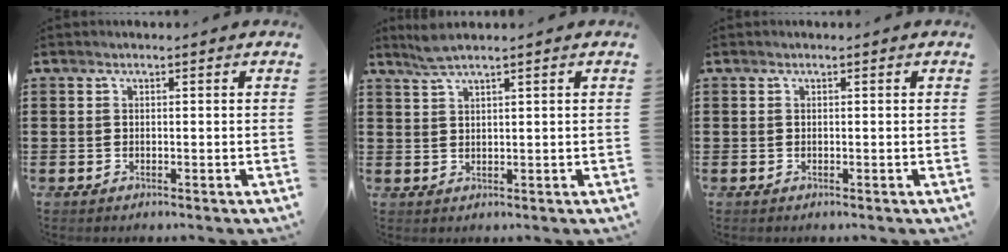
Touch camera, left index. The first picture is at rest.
{"total": 2.4, "force": [2.0, -0.1, 1.4], "torque": [-0.032, 0.003, 0.036]}
{"total": 0.0}